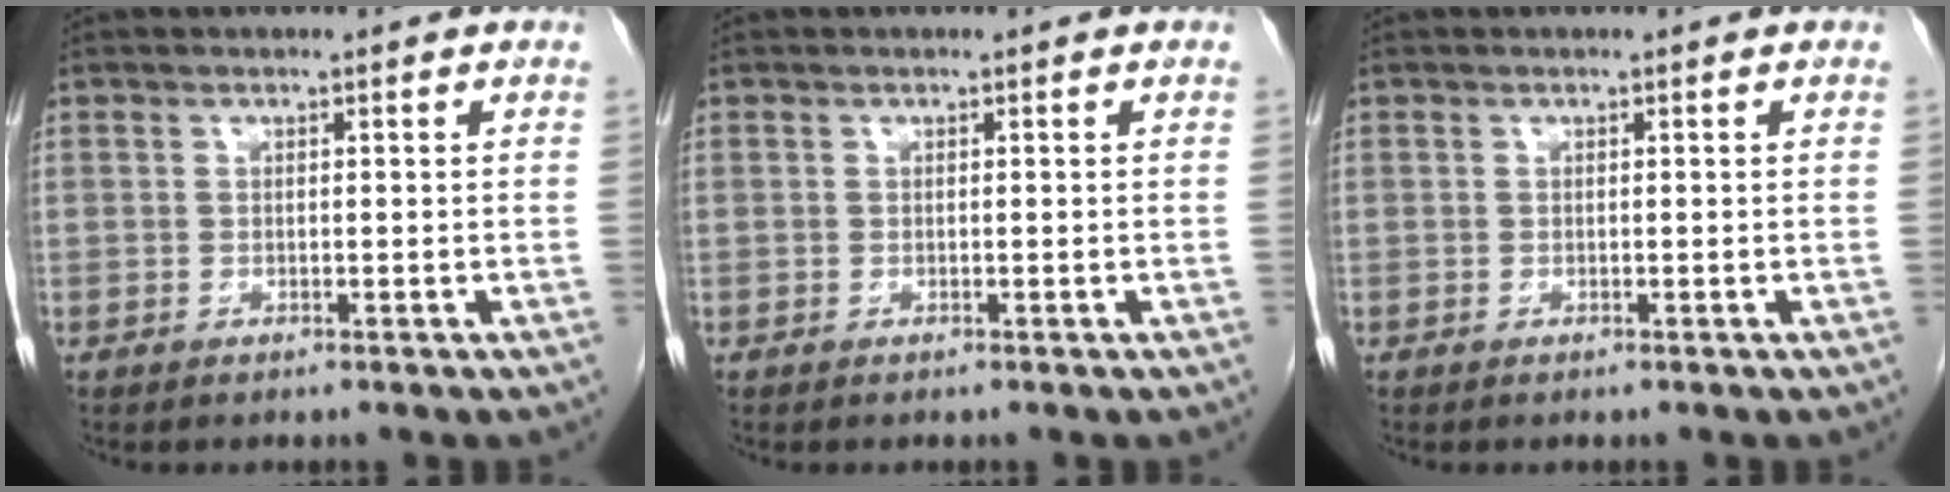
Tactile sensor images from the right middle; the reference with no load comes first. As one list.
[{"total": 0.0}, {"total": 0.0}]